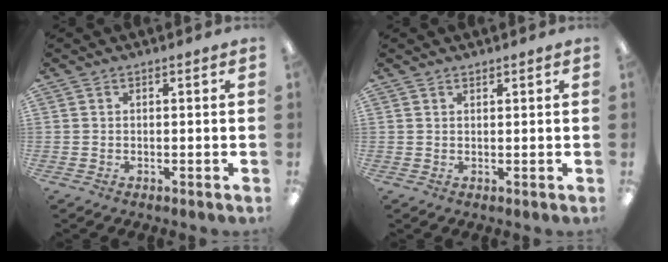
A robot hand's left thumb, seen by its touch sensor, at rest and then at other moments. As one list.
[{"total": 0.8, "force": [0.8, 0.2, 0.1], "torque": [-0.002, -0.001, 0.015]}]